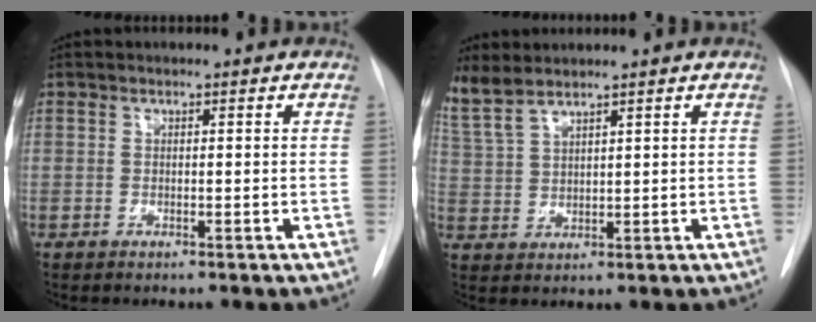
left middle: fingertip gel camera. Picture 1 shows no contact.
{"total": 7.3, "force": [6.5, 1.2, 3.2], "torque": [-0.089, 0.009, 0.148]}